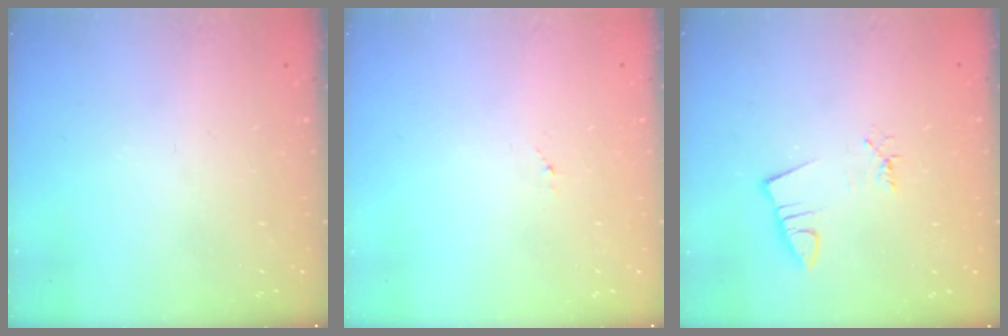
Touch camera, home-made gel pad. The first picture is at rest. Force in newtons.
{"total": 3.1, "press": 3.1, "slide": 0.3}
{"total": 1.1, "press": 1.1, "slide": 0.1}